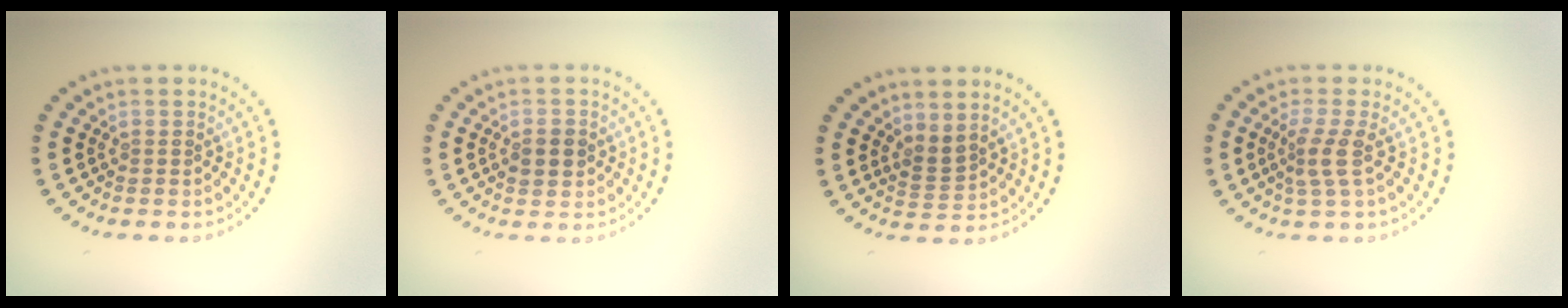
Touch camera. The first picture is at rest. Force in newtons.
{"total": 2.0, "press": 2.0, "slide": 0.2}
{"total": 1.9, "press": 1.3, "slide": 1.3}
{"total": 2.3, "press": 1.7, "slide": 1.6}